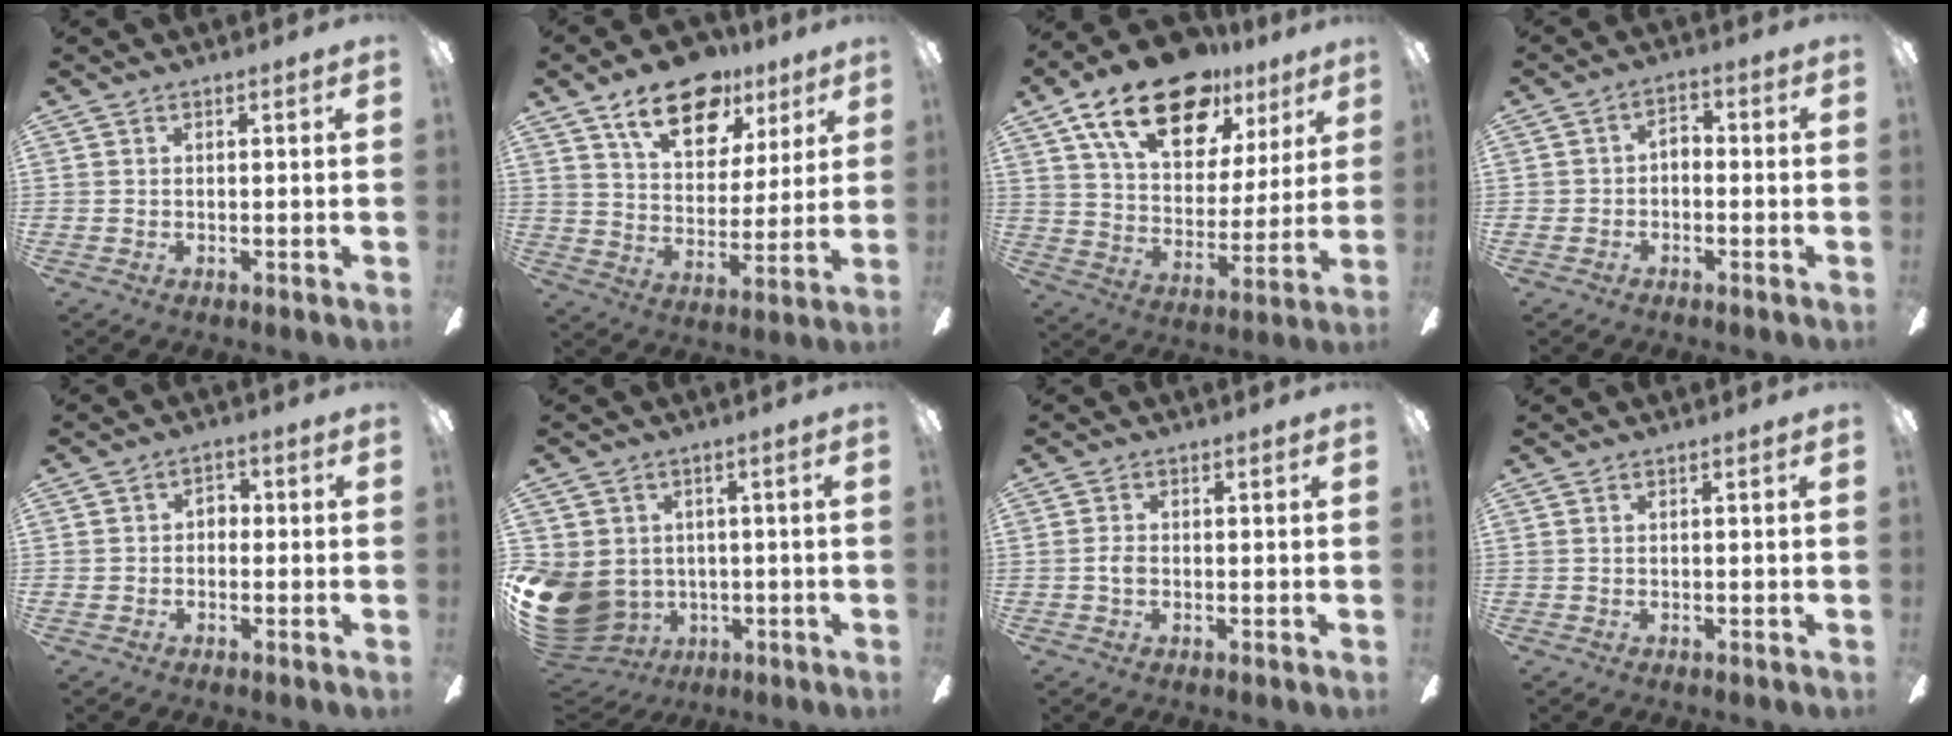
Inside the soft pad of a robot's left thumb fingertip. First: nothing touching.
{"total": 17.2, "force": [11.2, 9.1, 9.4], "torque": [-0.145, -0.050, 0.196]}
{"total": 21.5, "force": [13.7, 10.9, 12.6], "torque": [-0.209, -0.070, 0.240]}
{"total": 3.6, "force": [-1.7, 2.7, 1.7], "torque": [-0.031, 0.014, -0.034]}
{"total": 3.2, "force": [-1.0, 2.6, 1.6], "torque": [-0.032, 0.013, -0.022]}
{"total": 11.8, "force": [-2.1, 10.2, 5.6], "torque": [-0.145, 0.006, -0.033]}
{"total": 1.7, "force": [-0.5, 1.0, 1.3], "torque": [-0.025, 0.005, -0.010]}
{"total": 0.0}